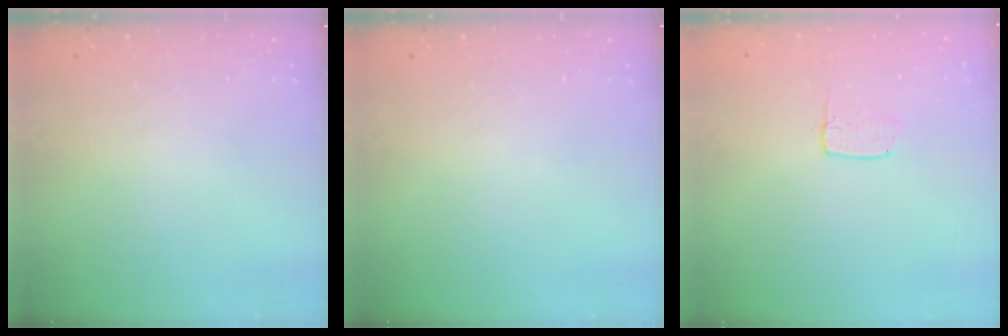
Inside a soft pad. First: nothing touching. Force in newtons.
{"total": 0.0}
{"total": 3.4, "press": 3.3, "slide": 0.3}